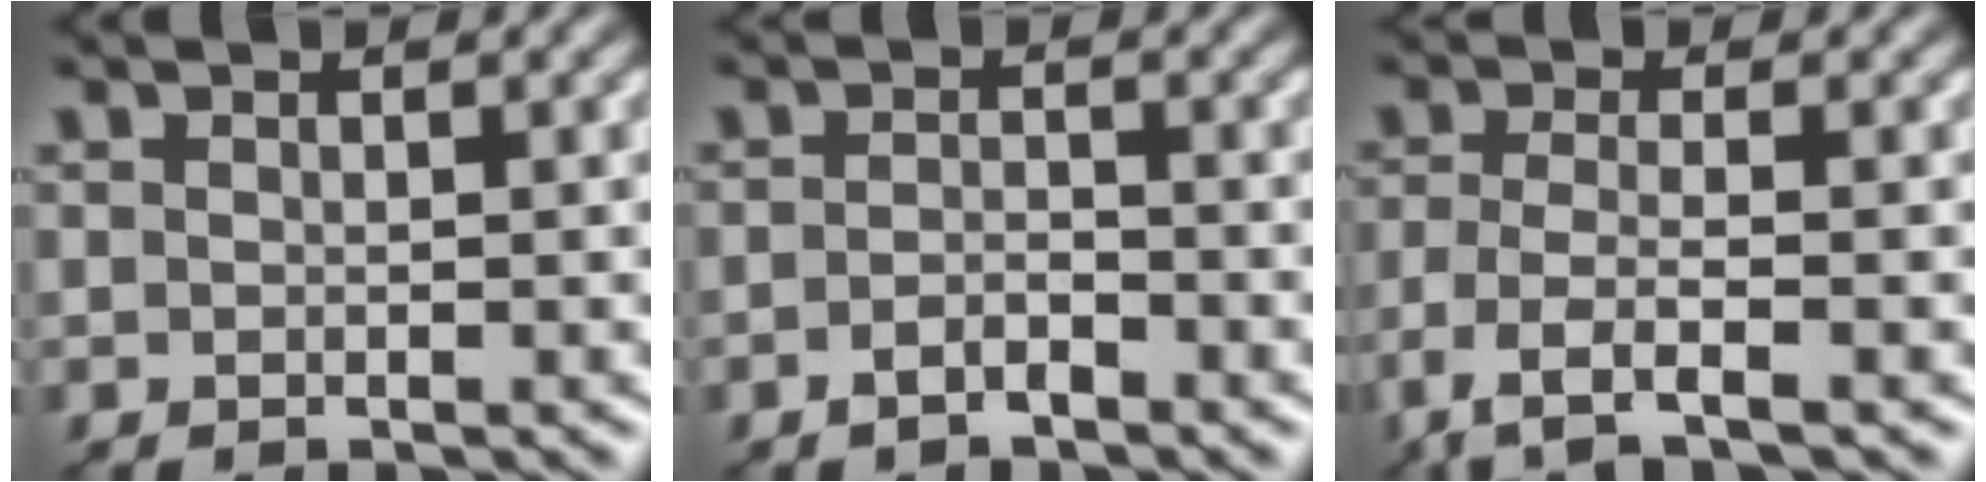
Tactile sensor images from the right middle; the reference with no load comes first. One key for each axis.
{"total": 1.7, "fx": -1.1, "fy": 0.6, "fz": 1.1, "tx": -0.023, "ty": 0.001, "tz": -0.022}
{"total": 4.3, "fx": -2.7, "fy": 0.9, "fz": 3.2, "tx": -0.070, "ty": -0.009, "tz": -0.060}